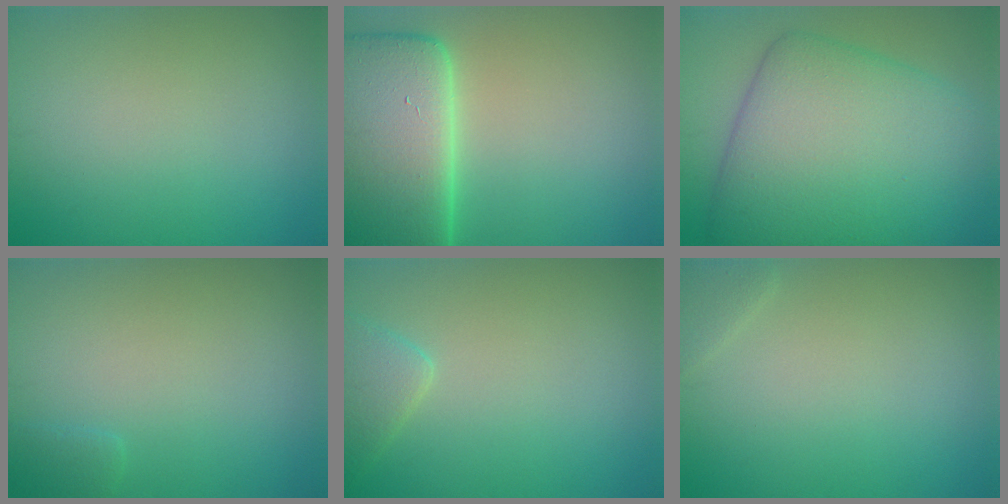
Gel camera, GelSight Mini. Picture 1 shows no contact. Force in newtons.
{"total": 14.2, "press": 14.2, "slide": 1.3}
{"total": 13.6, "press": 13.6, "slide": 0.3}
{"total": 0.9, "press": 0.9, "slide": 0.1}
{"total": 2.3, "press": 2.2, "slide": 0.2}
{"total": 0.8, "press": 0.8, "slide": 0.1}